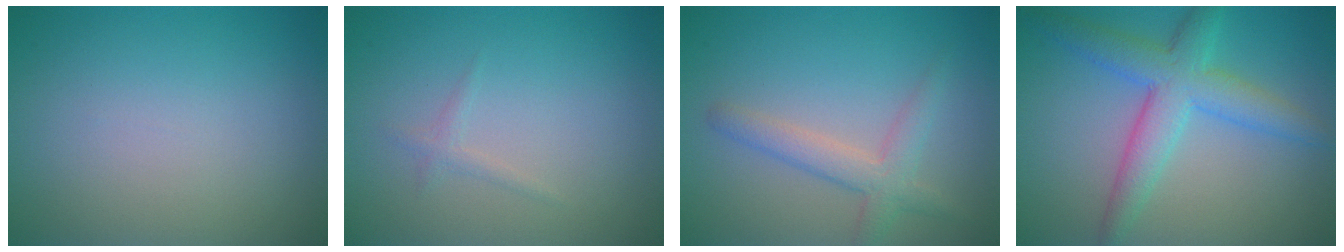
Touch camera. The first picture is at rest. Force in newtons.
{"total": 0.8, "press": 0.8, "slide": 0.1}
{"total": 3.0, "press": 3.0, "slide": 0.1}
{"total": 5.3, "press": 5.3, "slide": 0.2}